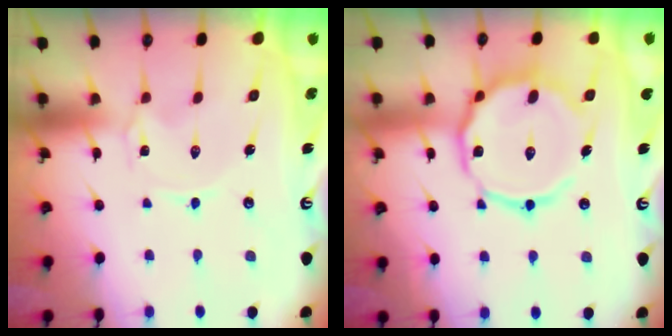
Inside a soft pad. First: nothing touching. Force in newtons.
{"total": 16.2, "press": 16.2, "slide": 1.1}